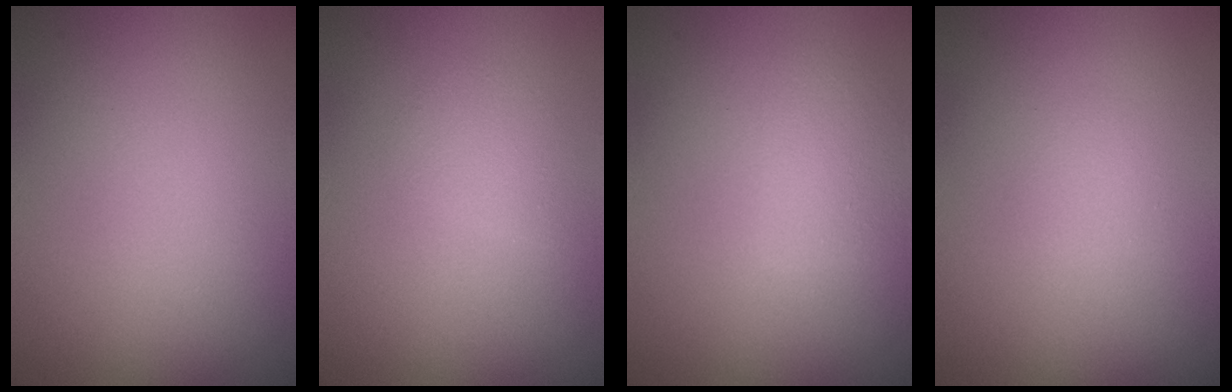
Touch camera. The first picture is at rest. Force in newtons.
{"total": 1.4, "press": 1.4, "slide": 0.1}
{"total": 2.3, "press": 2.3, "slide": 0.1}
{"total": 0.7, "press": 0.7, "slide": 0.0}